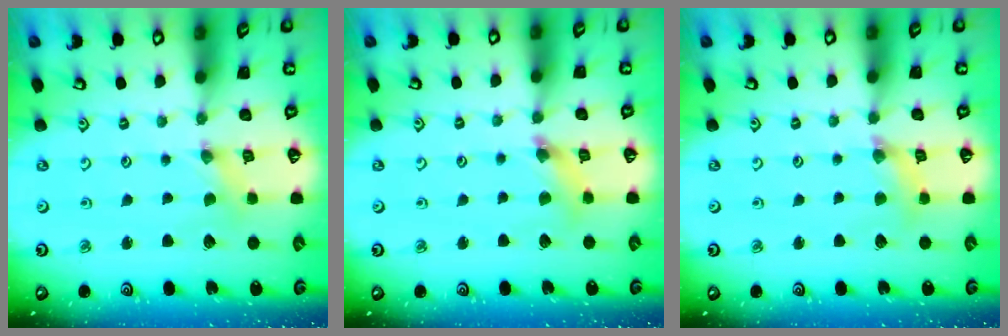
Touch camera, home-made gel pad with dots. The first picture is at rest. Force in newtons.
{"total": 5.9, "press": 5.9, "slide": 0.7}
{"total": 5.3, "press": 5.3, "slide": 0.5}